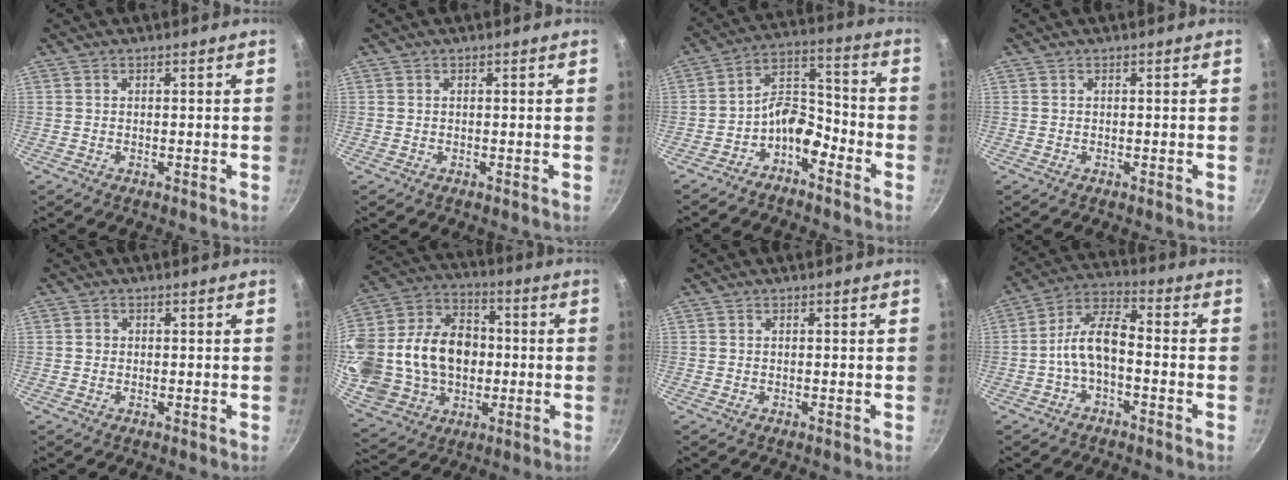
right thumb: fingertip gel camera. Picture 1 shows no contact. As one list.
[{"total": 0.0}, {"total": 8.4, "force": [-4.9, 4.5, 5.0], "torque": [-0.070, 0.070, -0.097]}, {"total": 0.0}, {"total": 1.0, "force": [0.0, 0.9, 0.2], "torque": [-0.001, 0.003, -0.002]}, {"total": 29.5, "force": [-0.5, 22.0, 19.7], "torque": [-0.402, 0.039, 0.003]}, {"total": 0.0}, {"total": 8.7, "force": [-2.5, 4.2, 7.2], "torque": [-0.130, 0.045, -0.056]}]